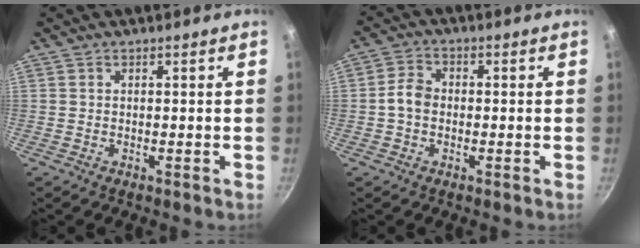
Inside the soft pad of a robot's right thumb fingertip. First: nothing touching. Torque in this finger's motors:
{"motor_torque": [0.22, 1.11, 0.22, -0.55, -0.01]}